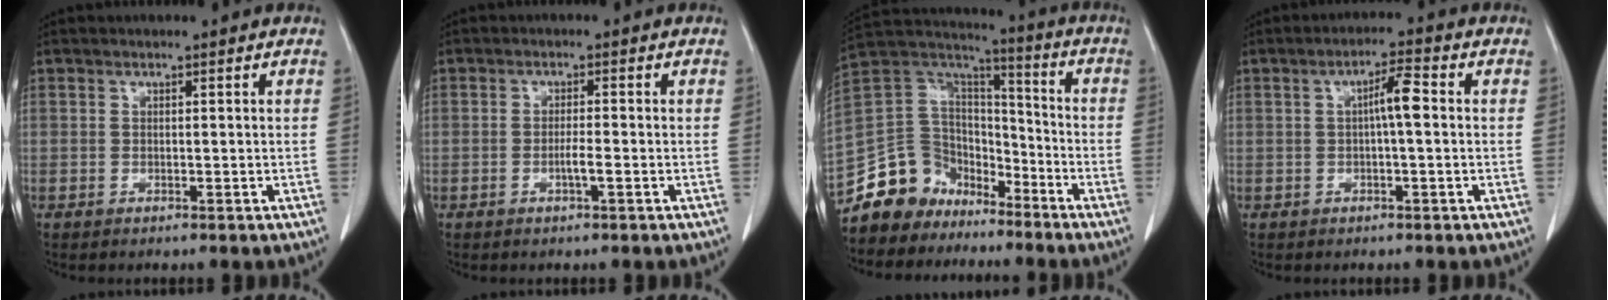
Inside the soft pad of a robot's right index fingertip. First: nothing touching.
{"total": 2.3, "force": [-0.8, 0.2, 2.1], "torque": [-0.040, 0.001, -0.014]}
{"total": 13.2, "force": [-10.2, 8.3, 1.6], "torque": [-0.034, 0.078, -0.188]}
{"total": 4.4, "force": [0.3, 0.7, 4.4], "torque": [-0.077, 0.012, 0.003]}